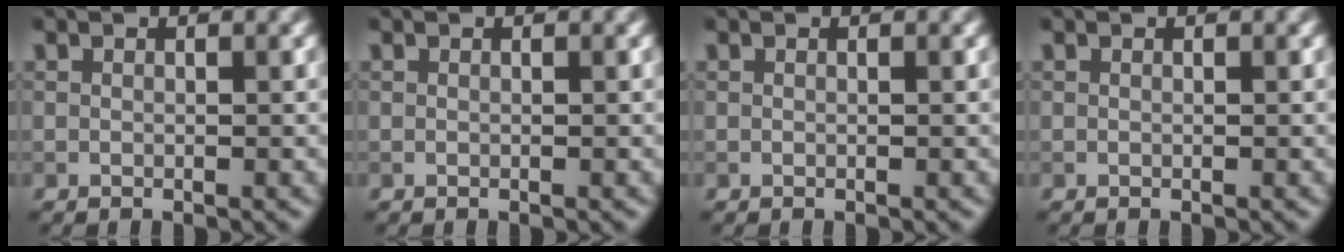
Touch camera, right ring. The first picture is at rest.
{"total": 0.0}
{"total": 0.0}
{"total": 0.0}